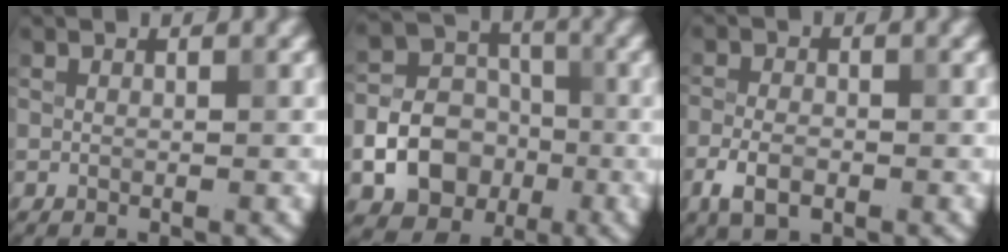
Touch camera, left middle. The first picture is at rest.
{"total": 7.8, "force": [-2.4, 6.3, 4.0], "torque": [-0.051, -0.006, -0.057]}
{"total": 3.3, "force": [-1.6, 1.9, 2.1], "torque": [-0.043, -0.003, -0.036]}